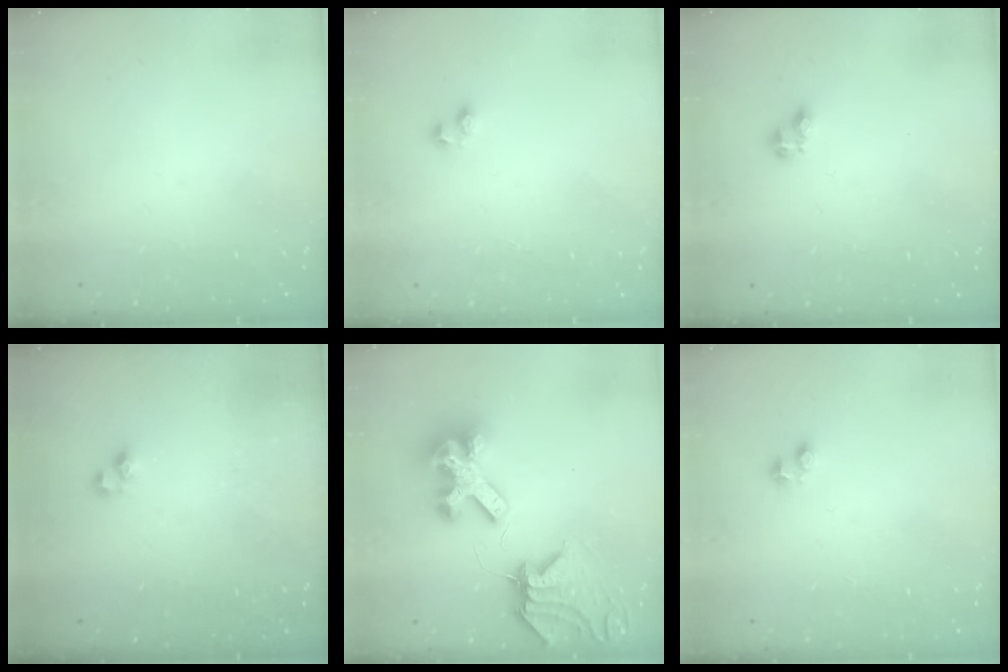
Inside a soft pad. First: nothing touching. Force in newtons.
{"total": 2.6, "press": 2.3, "slide": 1.2}
{"total": 3.5, "press": 3.4, "slide": 0.6}
{"total": 3.7, "press": 3.7, "slide": 0.2}
{"total": 15.2, "press": 15.1, "slide": 2.0}
{"total": 1.9, "press": 1.9, "slide": 0.5}